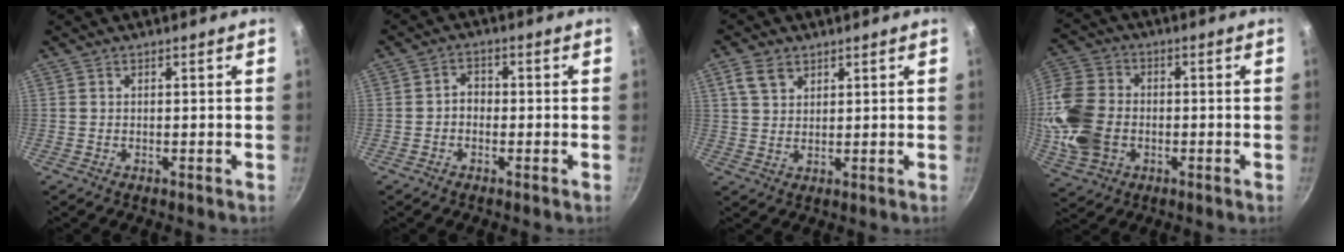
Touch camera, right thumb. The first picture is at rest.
{"total": 2.7, "force": [-0.7, 2.1, 1.5], "torque": [-0.010, 0.013, -0.015]}
{"total": 5.0, "force": [2.7, 3.3, 2.6], "torque": [-0.035, -0.005, 0.055]}
{"total": 14.9, "force": [-2.0, 11.3, 9.5], "torque": [-0.191, 0.015, -0.042]}